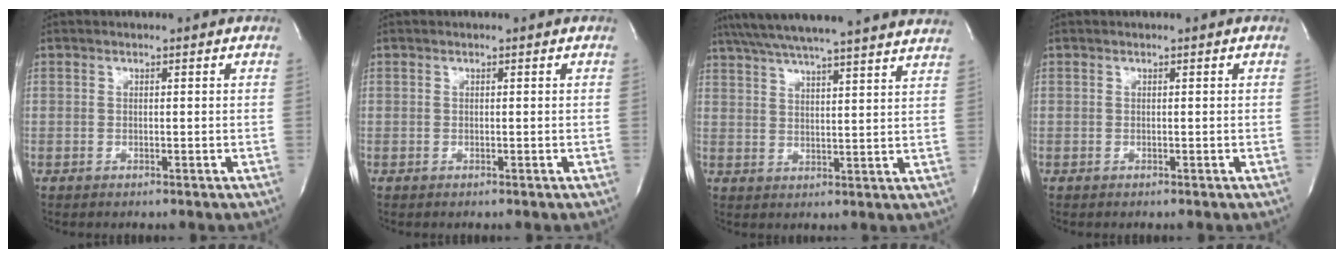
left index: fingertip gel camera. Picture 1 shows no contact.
{"total": 0.0}
{"total": 26.7, "force": [23.8, 1.4, 11.9], "torque": [-0.206, 0.007, 0.315]}
{"total": 0.0}